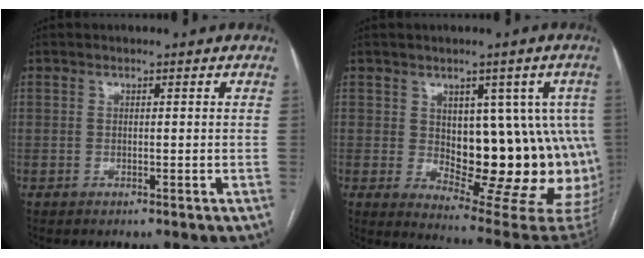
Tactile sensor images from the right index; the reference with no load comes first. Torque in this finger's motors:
{"motor_torque": [1.78, 0.36, 0.41, 0.11]}